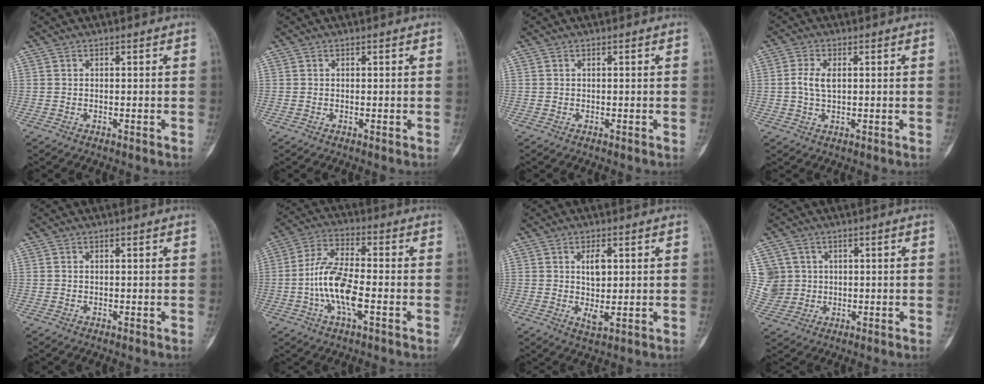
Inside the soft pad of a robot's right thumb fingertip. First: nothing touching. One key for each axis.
{"total": 0.0}
{"total": 0.0}
{"total": 4.0, "fx": 0.4, "fy": 2.1, "fz": 3.3, "tx": -0.075, "ty": 0.002, "tz": 0.008}
{"total": 0.0}
{"total": 11.3, "fx": -2.8, "fy": 3.9, "fz": 10.2, "tx": -0.214, "ty": 0.022, "tz": -0.057}
{"total": 4.9, "fx": 1.1, "fy": 2.2, "fz": 4.2, "tx": -0.066, "ty": -0.009, "tz": 0.020}
{"total": 6.8, "fx": 1.5, "fy": 6.6, "fz": 1.1, "tx": -0.002, "ty": 0.008, "tz": 0.035}